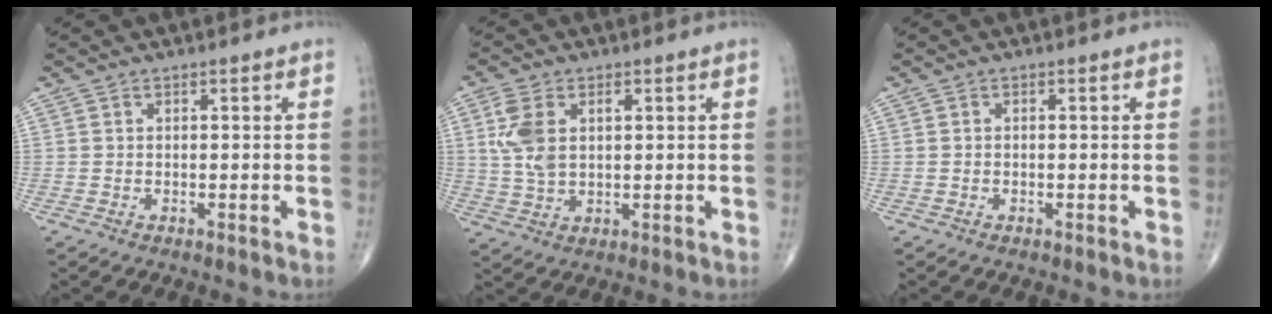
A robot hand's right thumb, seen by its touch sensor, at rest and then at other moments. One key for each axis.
{"total": 7.6, "fx": 1.9, "fy": 4.5, "fz": 5.8, "tx": -0.129, "ty": 0.006, "tz": 0.042}
{"total": 0.0}